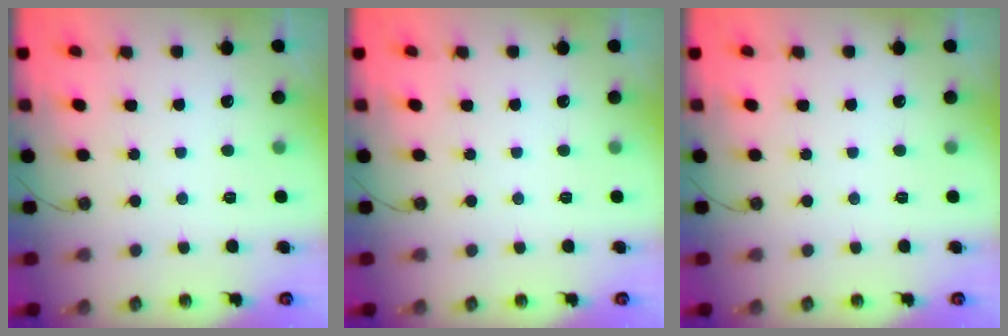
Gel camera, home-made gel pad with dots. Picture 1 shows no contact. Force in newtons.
{"total": 0.0}
{"total": 0.0}